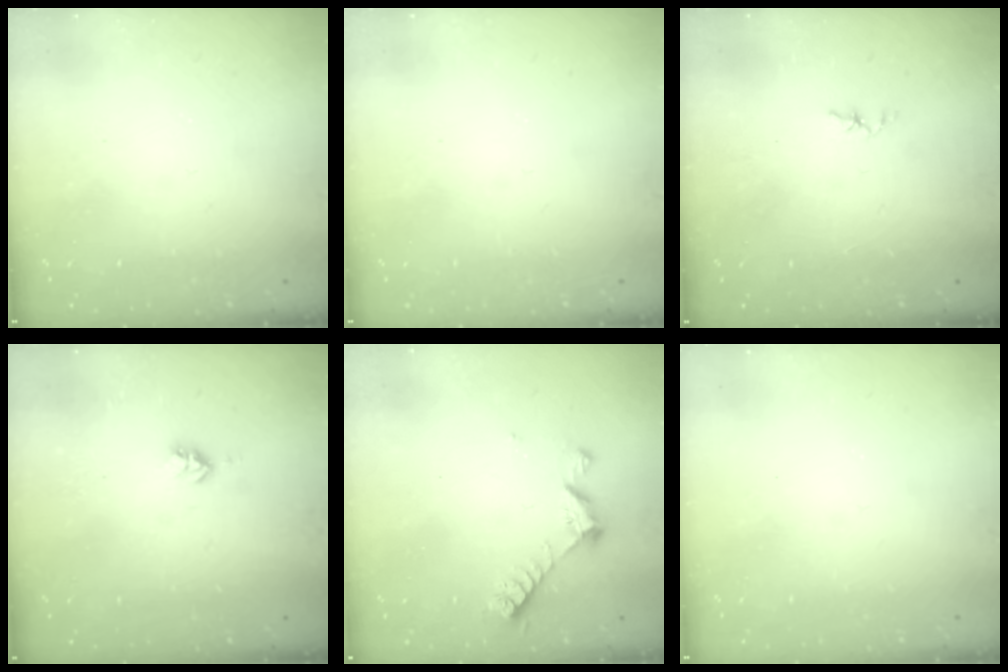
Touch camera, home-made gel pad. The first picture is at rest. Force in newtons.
{"total": 0.0}
{"total": 1.8, "press": 1.7, "slide": 0.3}
{"total": 2.8, "press": 2.8, "slide": 0.2}
{"total": 7.2, "press": 7.2, "slide": 0.5}
{"total": 0.0}